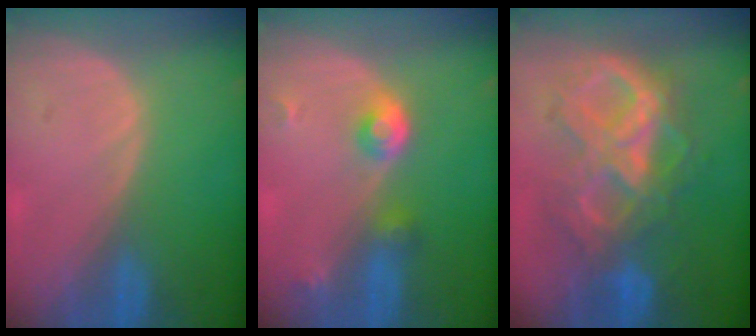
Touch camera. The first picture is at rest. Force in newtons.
{"total": 4.0, "press": 3.9, "slide": 0.9}
{"total": 10.6, "press": 10.6, "slide": 1.0}